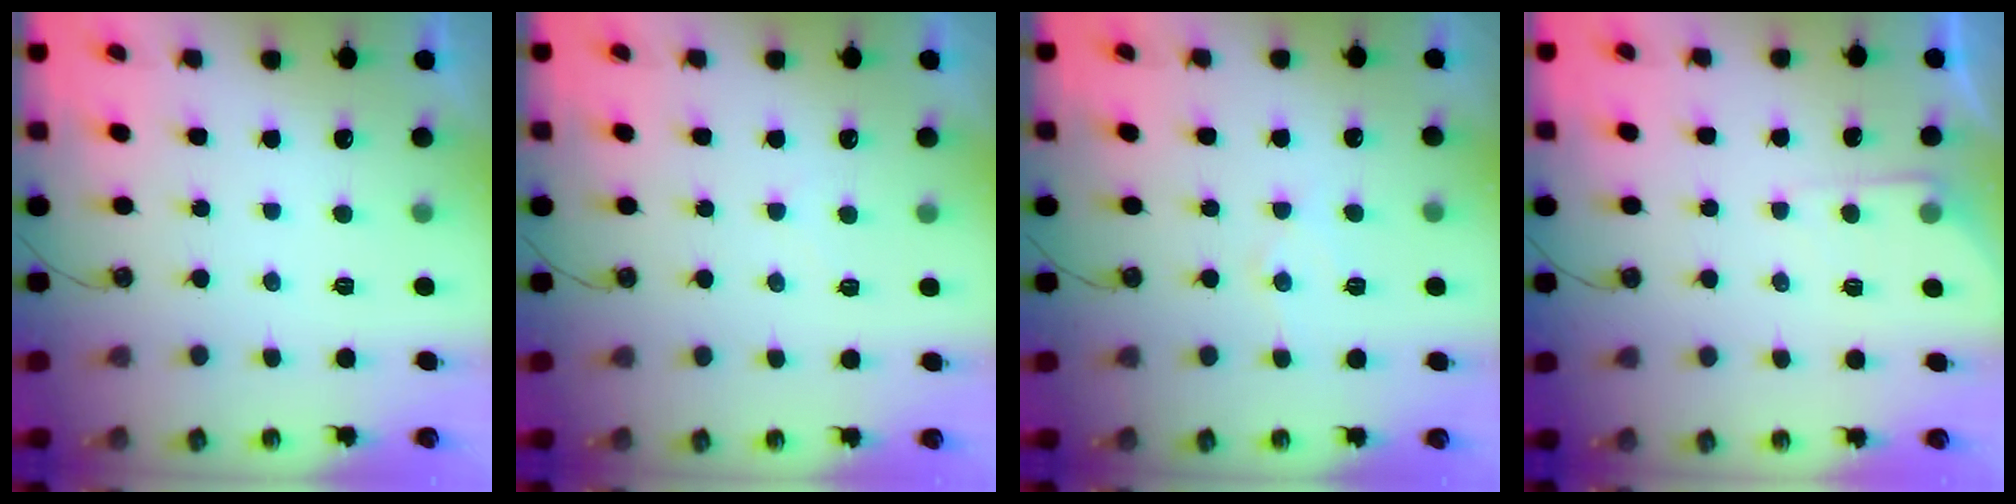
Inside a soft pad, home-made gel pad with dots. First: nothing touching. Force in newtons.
{"total": 2.9, "press": 2.9, "slide": 0.5}
{"total": 6.2, "press": 6.2, "slide": 0.4}
{"total": 4.2, "press": 4.1, "slide": 0.6}